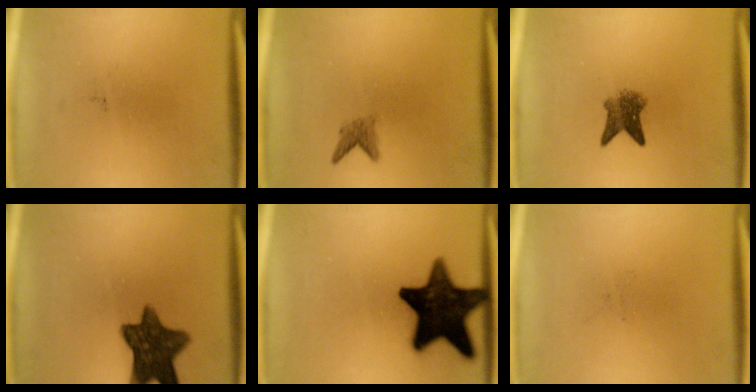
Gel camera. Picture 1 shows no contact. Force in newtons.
{"total": 1.7}
{"total": 3.9}
{"total": 11.0}
{"total": 18.0}
{"total": 0.0}